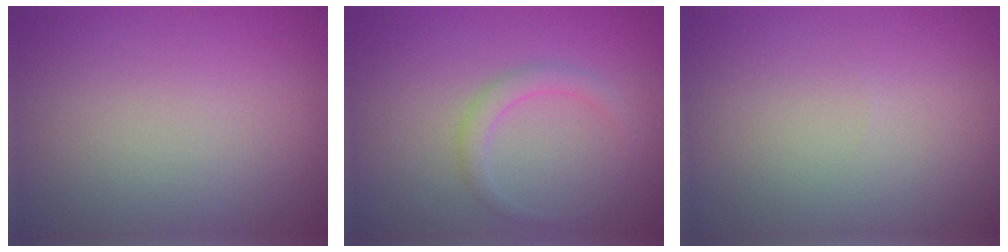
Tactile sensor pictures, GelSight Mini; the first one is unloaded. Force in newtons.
{"total": 1.7, "press": 1.7, "slide": 0.1}
{"total": 0.0}